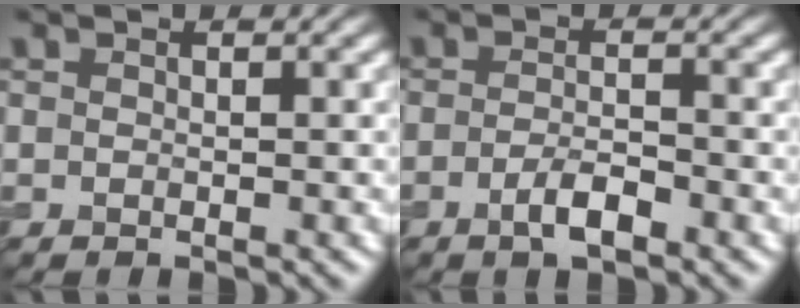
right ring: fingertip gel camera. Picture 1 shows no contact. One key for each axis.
{"total": 2.5, "fx": -1.3, "fy": 0.7, "fz": 2.1, "tx": -0.040, "ty": 0.002, "tz": -0.027}